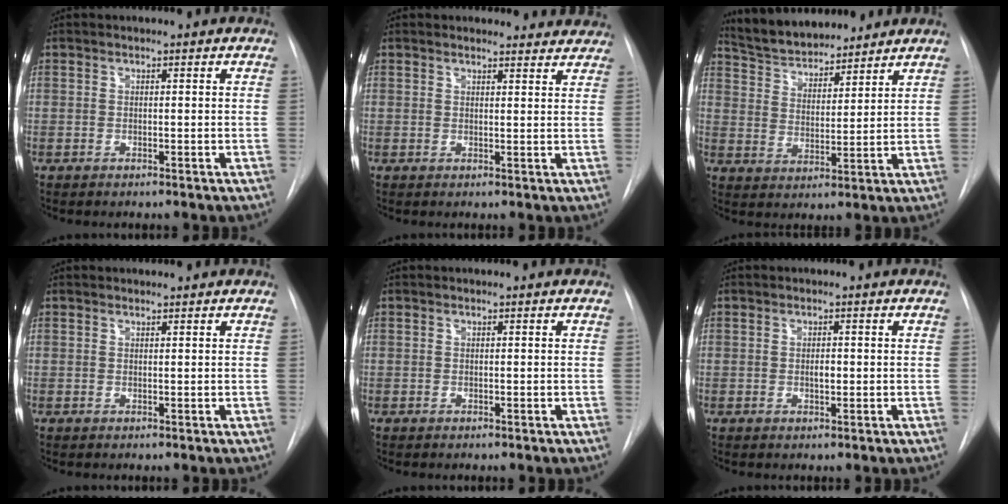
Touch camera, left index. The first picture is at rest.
{"total": 6.9, "force": [6.6, 1.9, 0.3], "torque": [0.025, -0.006, 0.045]}
{"total": 11.6, "force": [10.7, 3.1, 3.3], "torque": [-0.049, 0.012, 0.183]}
{"total": 0.0}
{"total": 0.0}
{"total": 1.2, "force": [-0.4, 0.5, 1.0], "torque": [-0.017, -0.005, -0.007]}